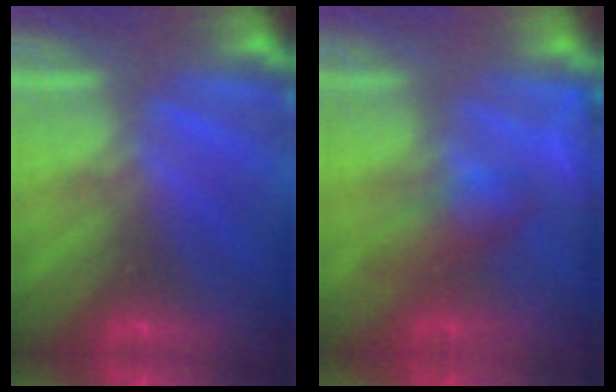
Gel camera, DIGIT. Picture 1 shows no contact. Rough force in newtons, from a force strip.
{"total": 4.5}